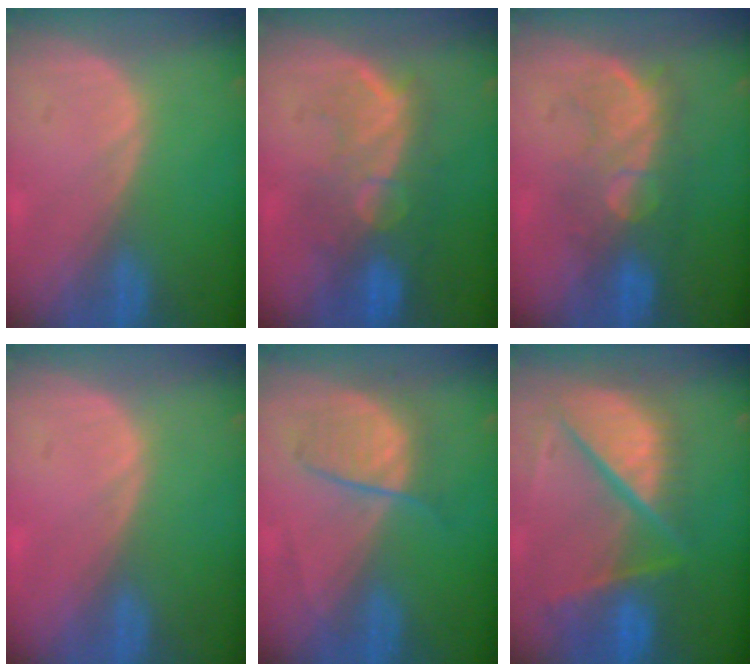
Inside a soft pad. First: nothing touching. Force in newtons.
{"total": 9.7, "press": 8.7, "slide": 4.3}
{"total": 7.9, "press": 7.8, "slide": 1.4}
{"total": 0.6, "press": 0.0, "slide": 0.6}
{"total": 4.9, "press": 4.9, "slide": 0.5}
{"total": 11.7, "press": 9.8, "slide": 6.5}